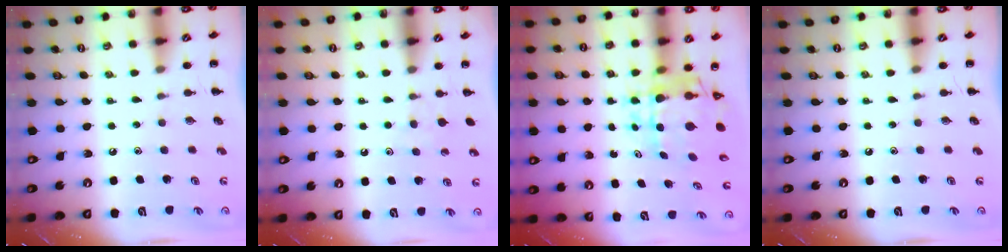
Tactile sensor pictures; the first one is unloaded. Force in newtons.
{"total": 4.7, "press": 4.3, "slide": 1.8}
{"total": 8.1, "press": 7.7, "slide": 2.5}
{"total": 0.0}